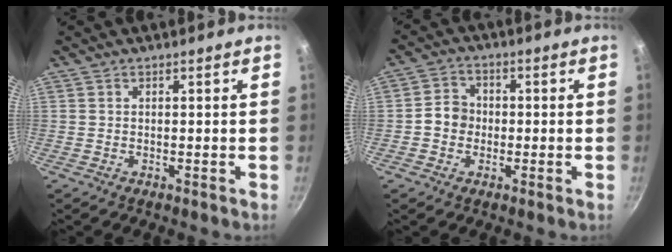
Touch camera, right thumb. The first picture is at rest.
{"total": 4.9, "force": [-0.8, 4.3, 2.1], "torque": [-0.009, 0.018, -0.023]}